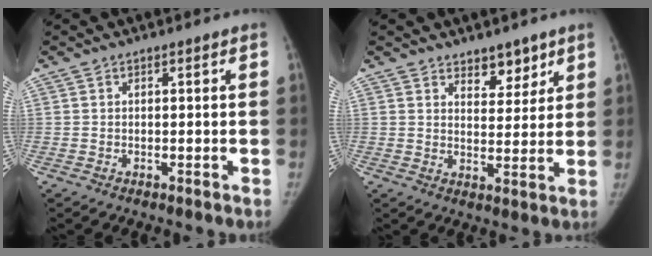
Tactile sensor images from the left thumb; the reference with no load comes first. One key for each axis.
{"total": 5.4, "fx": 3.9, "fy": 2.9, "fz": 2.4, "tx": -0.001, "ty": -0.029, "tz": 0.061}